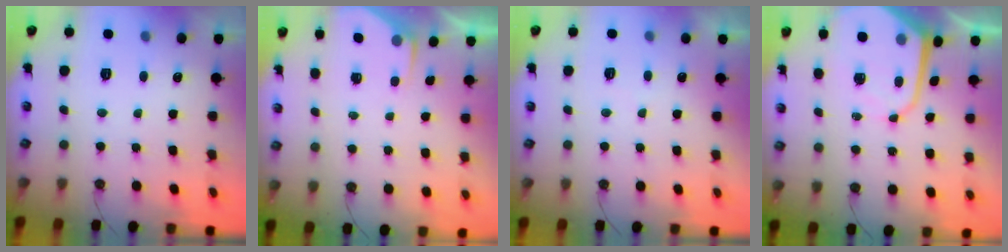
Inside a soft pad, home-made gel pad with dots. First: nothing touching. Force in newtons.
{"total": 2.8, "press": 2.8, "slide": 0.5}
{"total": 3.4, "press": 3.4, "slide": 0.5}
{"total": 10.4, "press": 10.4, "slide": 0.8}